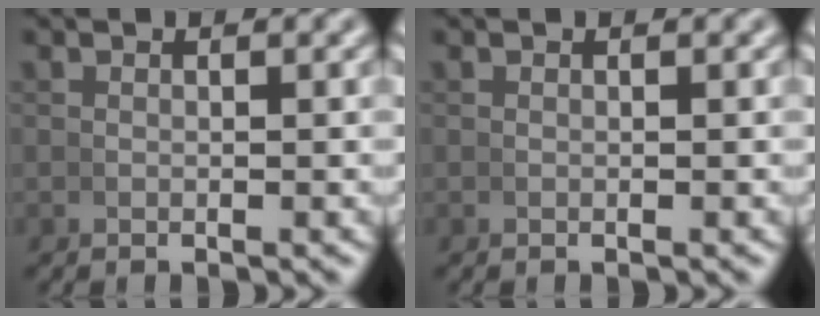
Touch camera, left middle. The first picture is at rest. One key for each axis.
{"total": 0.0}